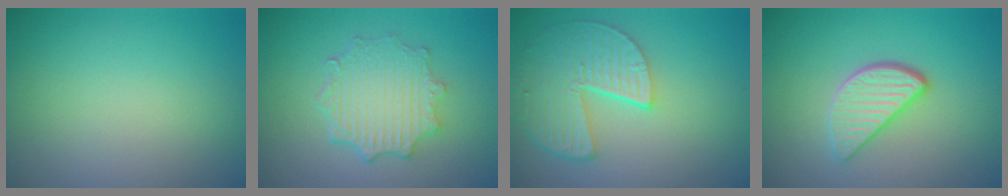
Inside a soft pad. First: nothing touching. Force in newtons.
{"total": 4.7, "press": 3.7, "slide": 2.8}
{"total": 5.4, "press": 4.3, "slide": 3.2}
{"total": 3.5, "press": 2.9, "slide": 1.9}